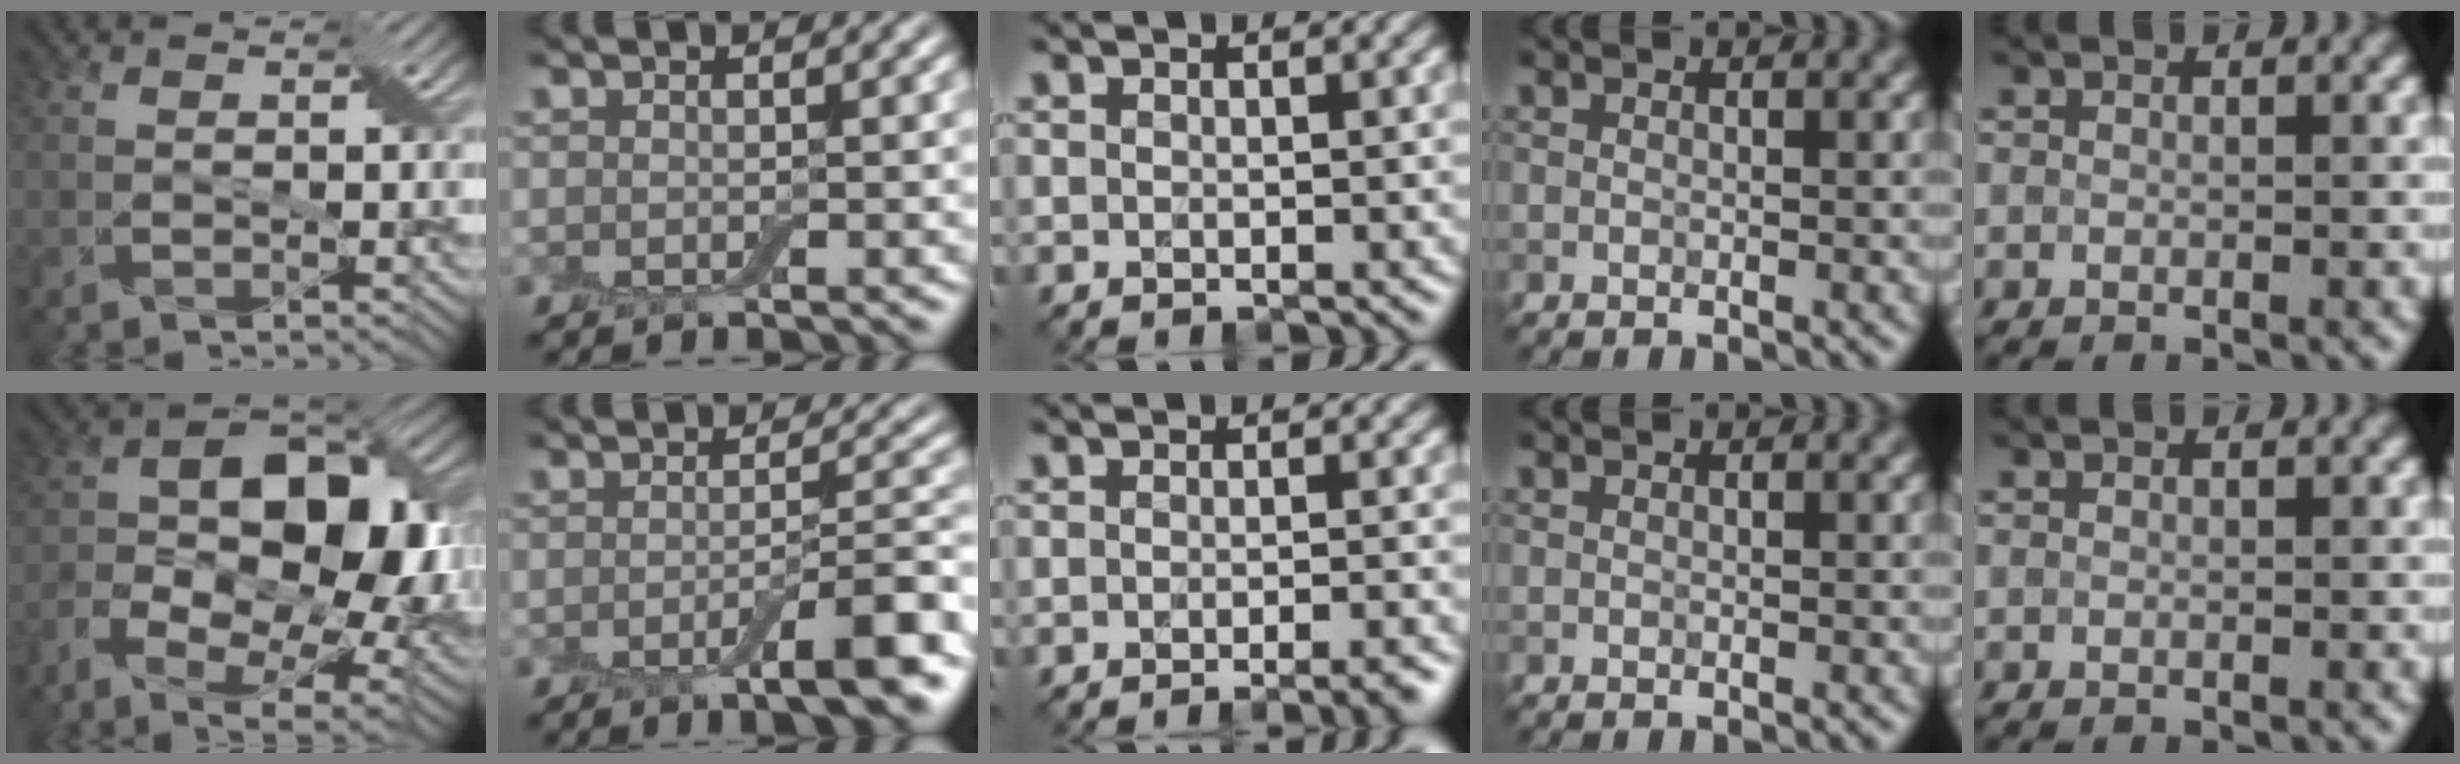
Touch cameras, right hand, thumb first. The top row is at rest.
{"thumb": {"total": 16.5, "force": [-2.8, 10.1, 12.8], "torque": [-0.215, -0.006, -0.043]}, "index": {"total": 5.7, "force": [-2.3, 1.2, 5.1], "torque": [-0.071, 0.002, -0.037]}, "middle": {"total": 3.3, "force": [-2.1, 0.7, 2.5], "torque": [-0.022, 0.004, -0.030]}}